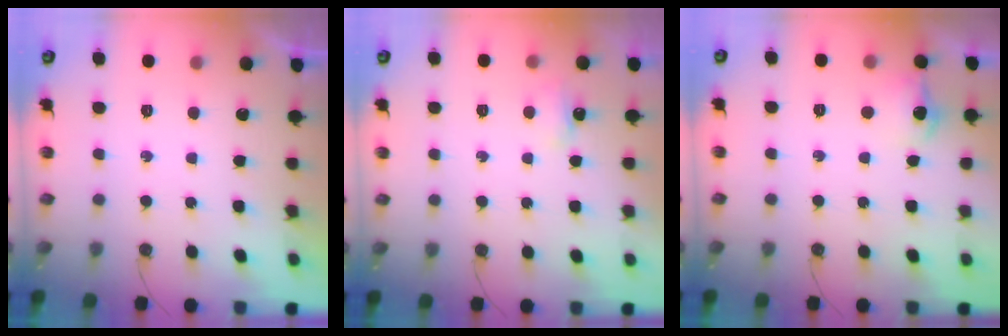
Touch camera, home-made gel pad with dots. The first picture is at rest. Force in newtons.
{"total": 4.0, "press": 4.0, "slide": 0.5}
{"total": 8.2, "press": 8.2, "slide": 0.8}